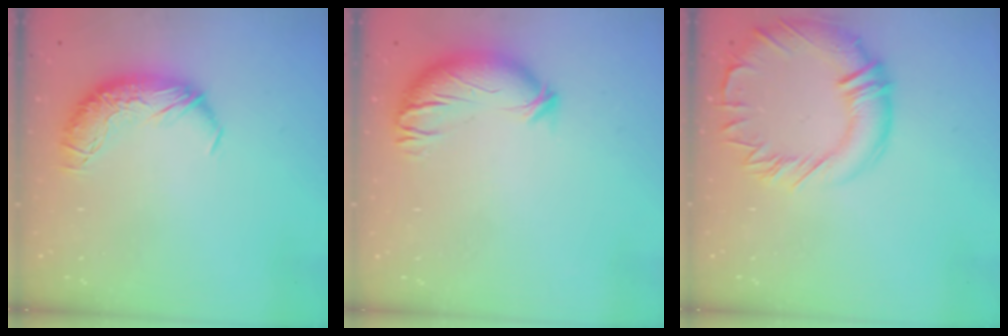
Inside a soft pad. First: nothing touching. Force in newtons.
{"total": 3.8, "press": 3.0, "slide": 2.2}
{"total": 7.1, "press": 6.7, "slide": 2.1}